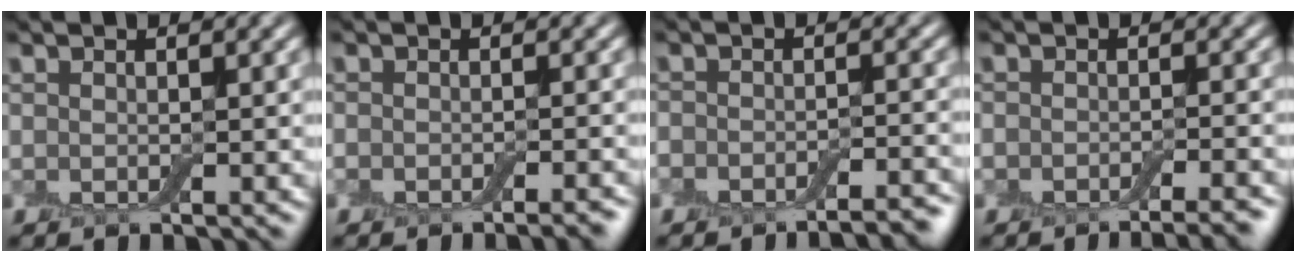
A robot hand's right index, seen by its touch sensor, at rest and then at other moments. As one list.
[{"total": 2.7, "force": [-2.0, 0.6, 1.7], "torque": [-0.021, -0.002, -0.026]}, {"total": 4.9, "force": [-4.3, 1.2, 1.9], "torque": [-0.030, 0.002, -0.056]}, {"total": 6.2, "force": [-4.7, 2.2, 3.3], "torque": [-0.027, -0.006, -0.046]}]